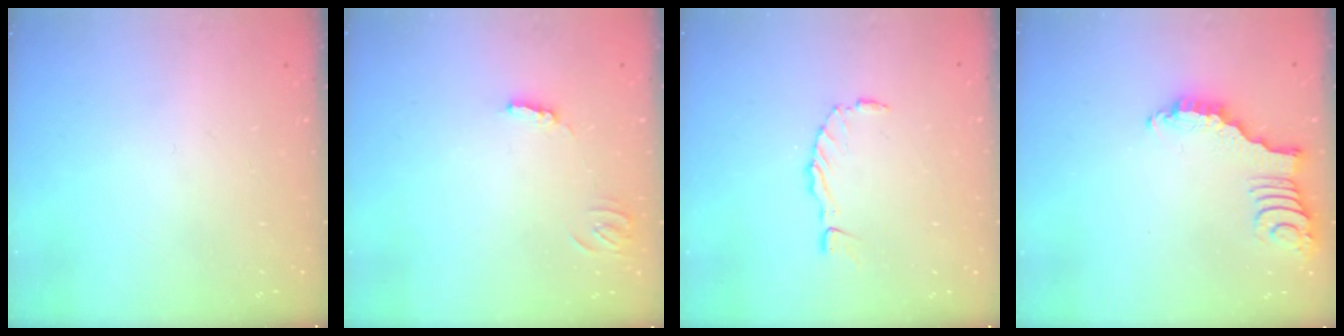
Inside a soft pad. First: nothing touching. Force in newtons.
{"total": 3.6, "press": 3.6, "slide": 0.2}
{"total": 1.2, "press": 1.2, "slide": 0.3}
{"total": 2.9, "press": 2.9, "slide": 0.4}